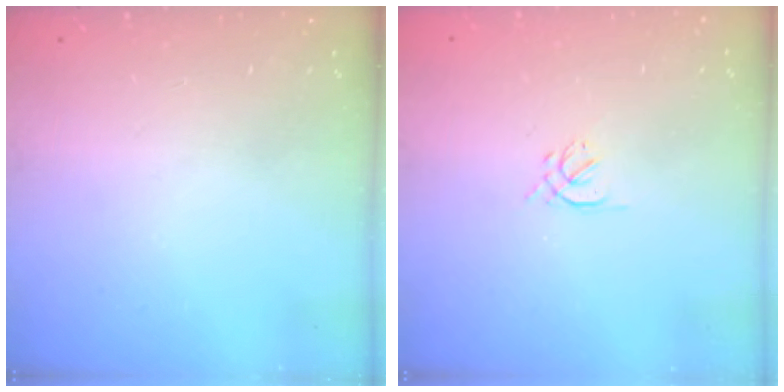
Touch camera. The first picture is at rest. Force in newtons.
{"total": 1.6, "press": 1.5, "slide": 0.6}